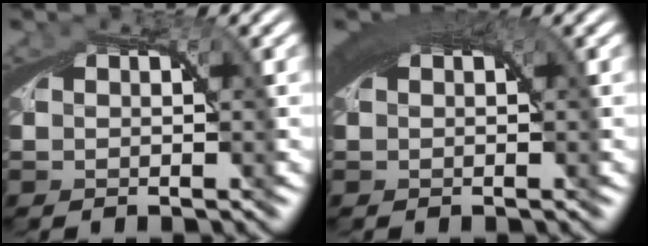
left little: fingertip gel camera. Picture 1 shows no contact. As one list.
[{"total": 4.4, "force": [1.8, 1.5, 3.7], "torque": [-0.050, 0.015, 0.023]}]